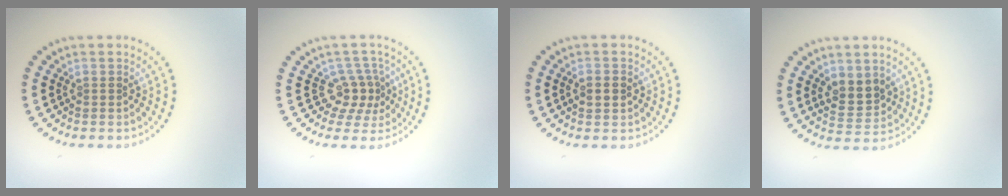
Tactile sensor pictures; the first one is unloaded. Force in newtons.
{"total": 2.9, "press": 2.1, "slide": 2.0}
{"total": 2.1, "press": 2.1, "slide": 0.1}
{"total": 2.8, "press": 2.6, "slide": 1.1}